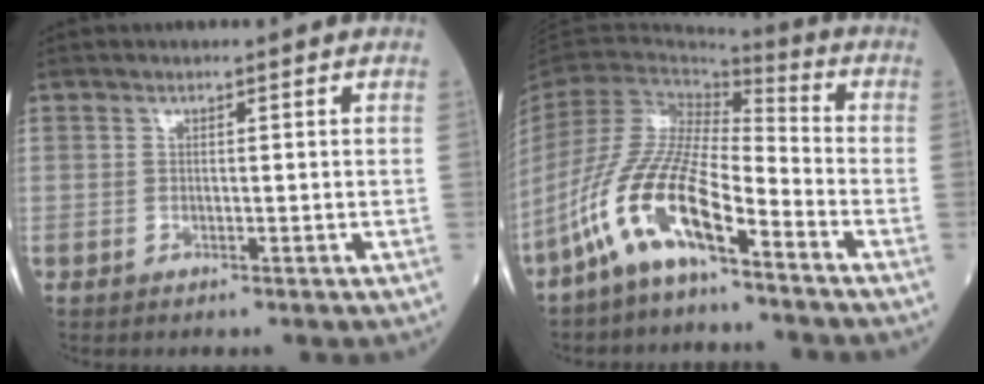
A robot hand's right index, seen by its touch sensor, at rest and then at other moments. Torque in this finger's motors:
{"motor_torque": [1.64, -0.49, 0.62, 0.16]}